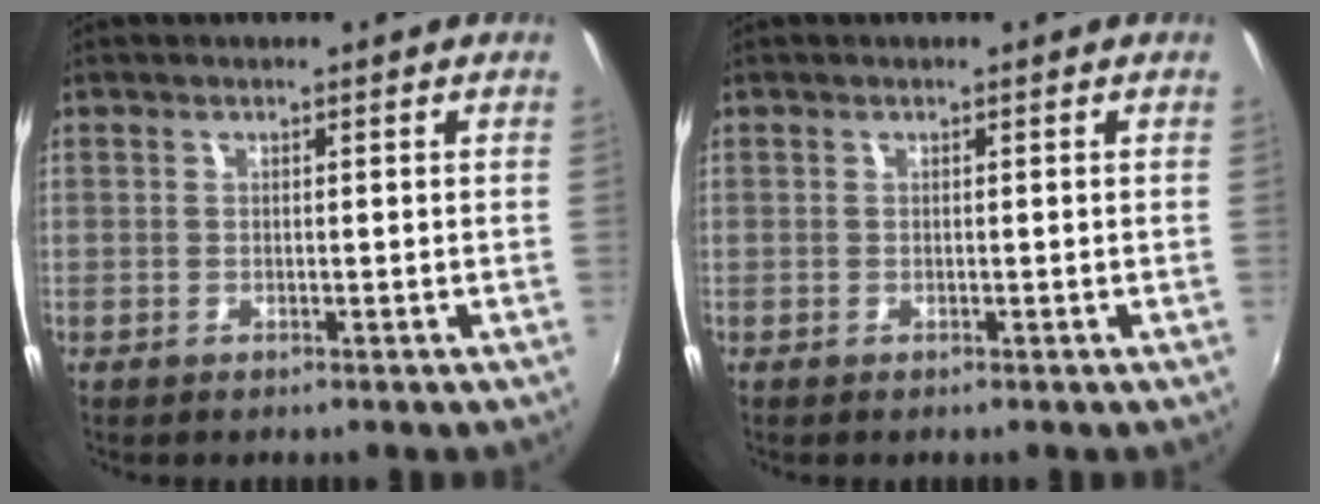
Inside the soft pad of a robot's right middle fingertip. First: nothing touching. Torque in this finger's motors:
{"motor_torque": [0.04, -0.21, 0.03, 0.00]}